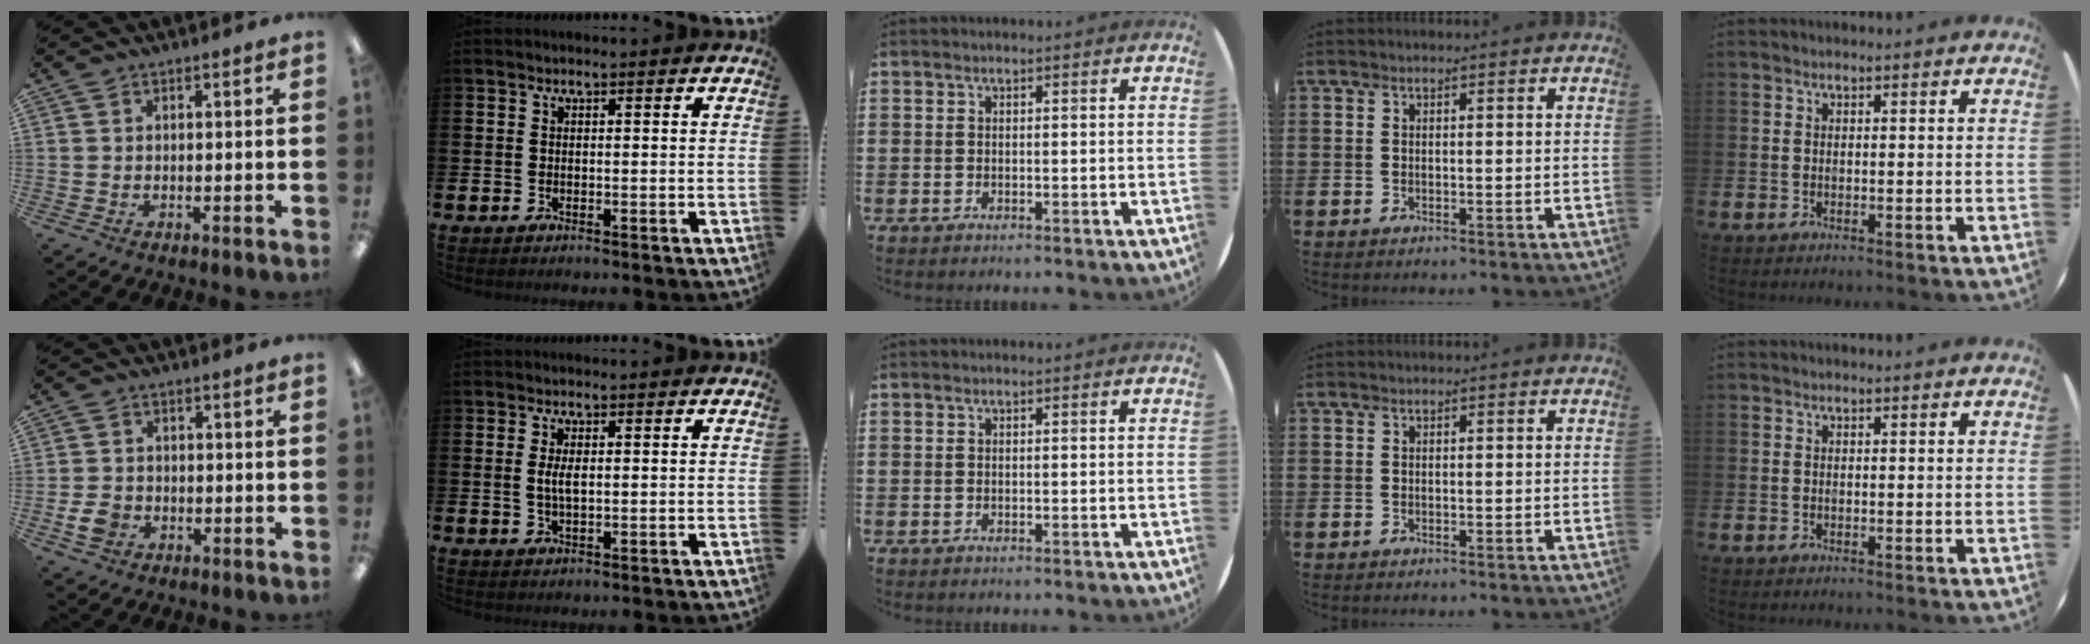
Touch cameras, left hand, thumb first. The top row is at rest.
{"thumb": {"total": 4.2, "force": [-1.5, 3.3, 2.2], "torque": [-0.047, 0.003, -0.027]}, "index": {"total": 2.6, "force": [0.3, 1.0, 2.3], "torque": [-0.047, 0.004, 0.002]}}